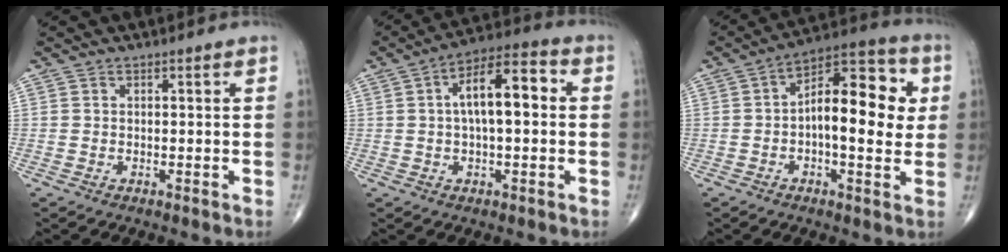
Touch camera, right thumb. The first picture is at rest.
{"total": 11.9, "force": [1.6, 4.9, 10.8], "torque": [-0.169, 0.030, 0.016]}
{"total": 15.5, "force": [1.1, 7.2, 13.7], "torque": [-0.177, 0.026, 0.006]}